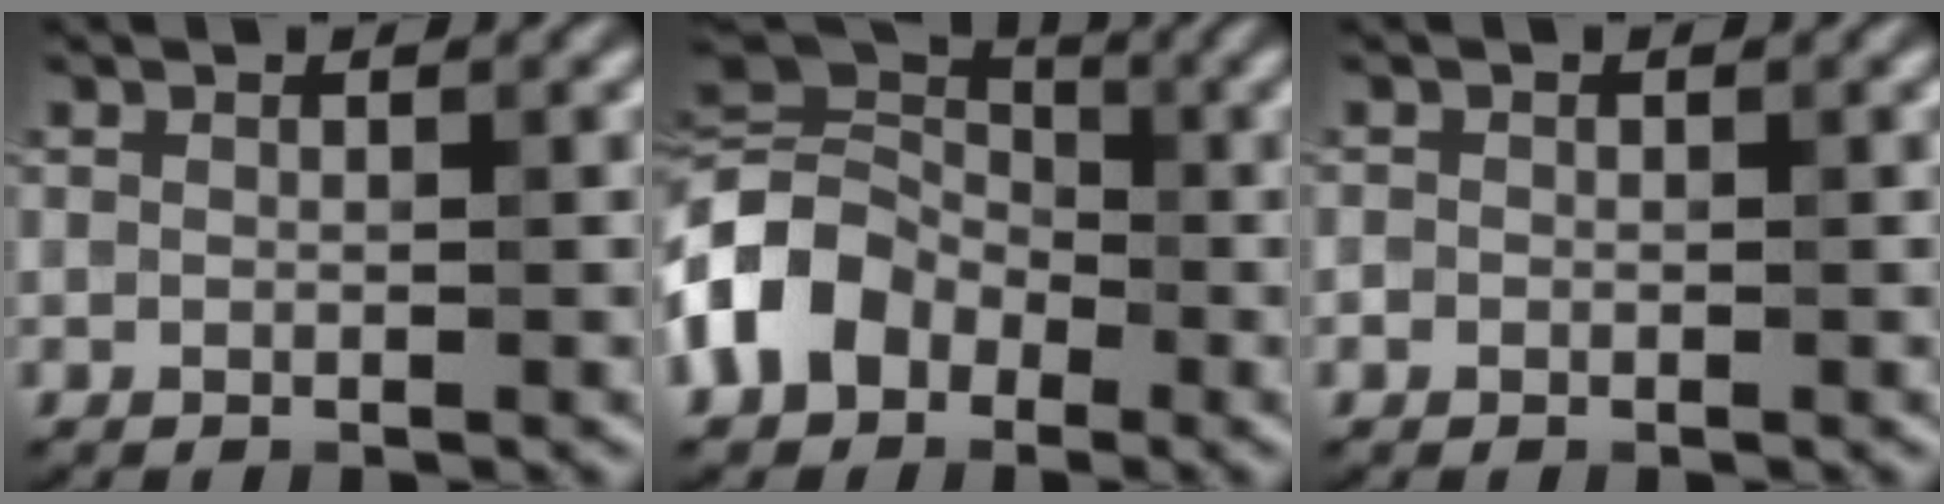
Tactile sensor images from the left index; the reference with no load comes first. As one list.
[{"total": 7.7, "force": [-2.3, 5.9, 4.3], "torque": [-0.083, 0.013, -0.062]}, {"total": 0.5, "force": [-0.1, 0.5, 0.1], "torque": [0.009, 0.006, -0.008]}]